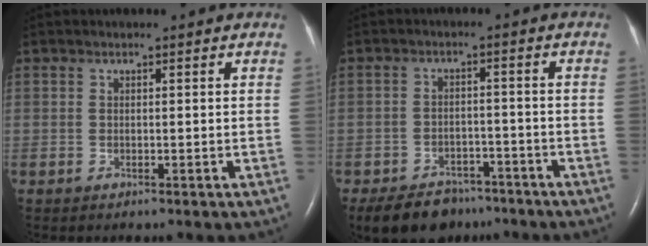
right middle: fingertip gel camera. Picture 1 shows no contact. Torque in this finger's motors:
{"motor_torque": [0.68, -0.66, 0.04, 0.01]}